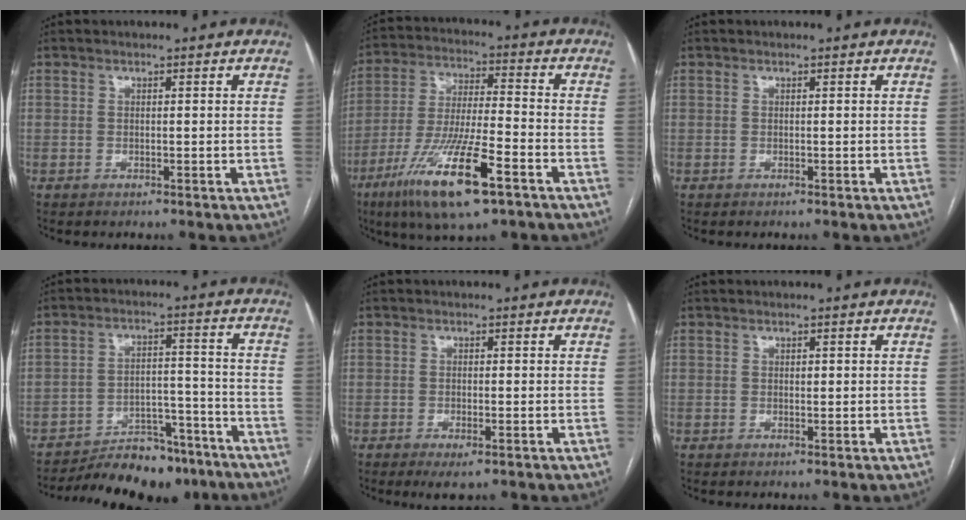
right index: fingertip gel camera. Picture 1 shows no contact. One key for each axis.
{"total": 16.0, "fx": -8.6, "fy": 2.1, "fz": 13.3, "tx": -0.274, "ty": -0.031, "tz": -0.152}
{"total": 0.0}
{"total": 13.8, "fx": -12.2, "fy": 4.9, "fz": 4.3, "tx": -0.048, "ty": 0.024, "tz": -0.176}
{"total": 2.8, "fx": -1.6, "fy": 0.8, "fz": 2.2, "tx": -0.038, "ty": -0.004, "tz": -0.021}
{"total": 0.5, "fx": 0.1, "fy": 0.3, "fz": 0.4, "tx": -0.008, "ty": 0.000, "tz": 0.002}